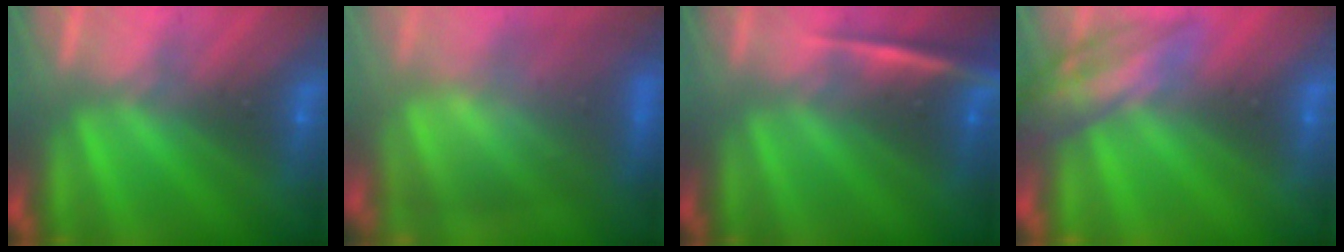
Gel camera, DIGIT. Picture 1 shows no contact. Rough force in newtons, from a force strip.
{"total": 8.9}
{"total": 2.3}
{"total": 2.4}